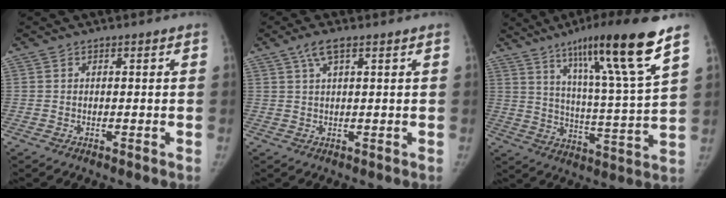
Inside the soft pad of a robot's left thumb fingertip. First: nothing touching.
{"total": 3.5, "force": [1.9, 0.7, 2.8], "torque": [-0.064, 0.005, 0.043]}
{"total": 19.8, "force": [12.0, 1.2, 15.6], "torque": [-0.233, -0.053, 0.191]}